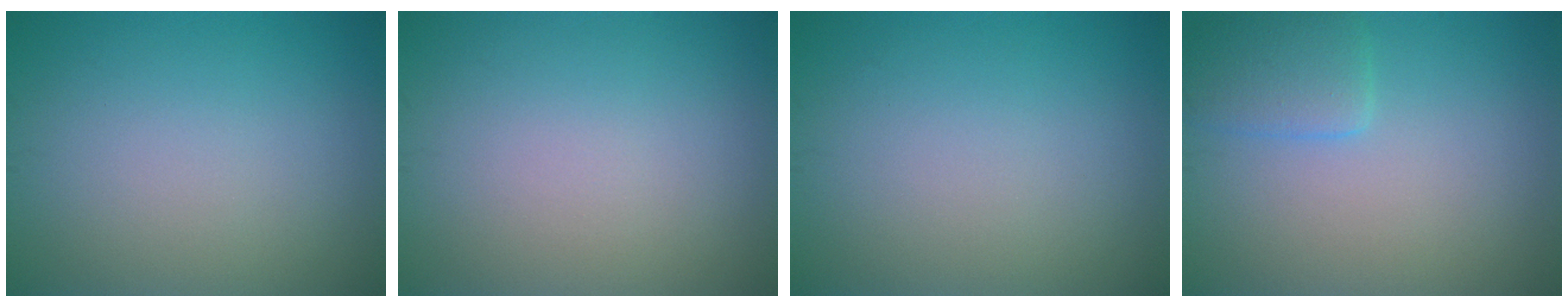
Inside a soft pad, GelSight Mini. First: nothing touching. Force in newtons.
{"total": 0.0}
{"total": 0.0}
{"total": 2.6, "press": 2.5, "slide": 0.2}